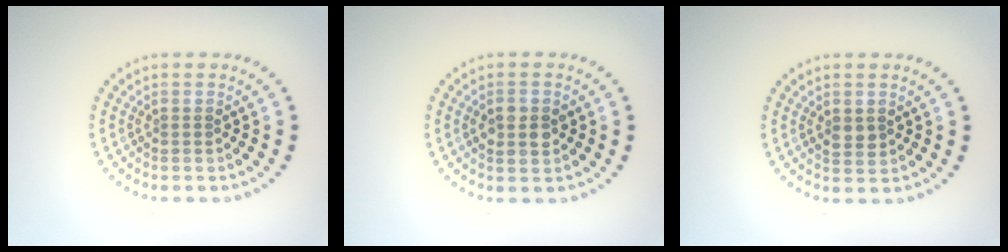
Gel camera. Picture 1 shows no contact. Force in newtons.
{"total": 2.9, "press": 2.9, "slide": 0.1}
{"total": 1.6, "press": 1.6, "slide": 0.2}